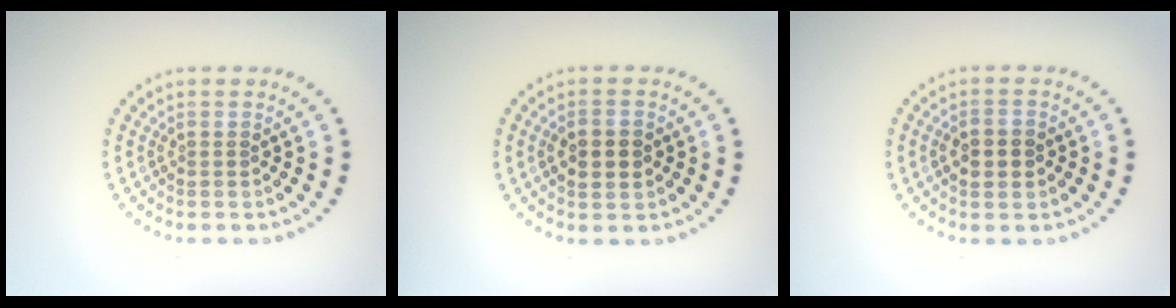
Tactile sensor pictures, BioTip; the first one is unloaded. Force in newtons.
{"total": 2.6, "press": 2.6, "slide": 0.2}
{"total": 3.1, "press": 3.1, "slide": 0.2}